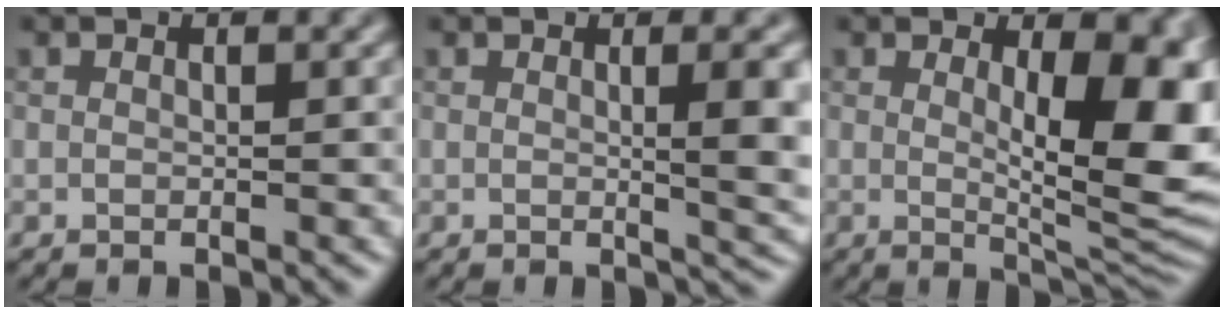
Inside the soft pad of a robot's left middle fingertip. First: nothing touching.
{"total": 5.1, "force": [0.4, 1.5, 4.8], "torque": [-0.052, 0.001, 0.005]}
{"total": 9.8, "force": [1.4, 3.3, 9.1], "torque": [-0.119, -0.016, 0.031]}